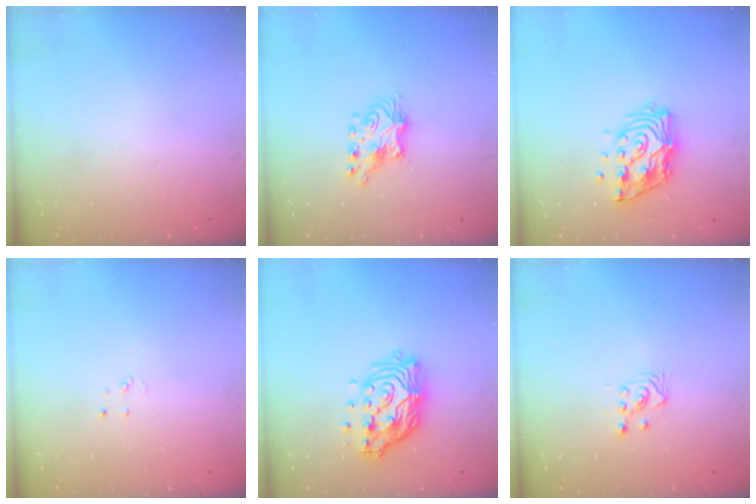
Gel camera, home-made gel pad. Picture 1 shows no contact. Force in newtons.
{"total": 7.3, "press": 7.2, "slide": 0.6}
{"total": 13.0, "press": 12.9, "slide": 1.1}
{"total": 2.6, "press": 2.6, "slide": 0.2}
{"total": 14.5, "press": 14.4, "slide": 1.2}
{"total": 2.6, "press": 2.6, "slide": 0.3}